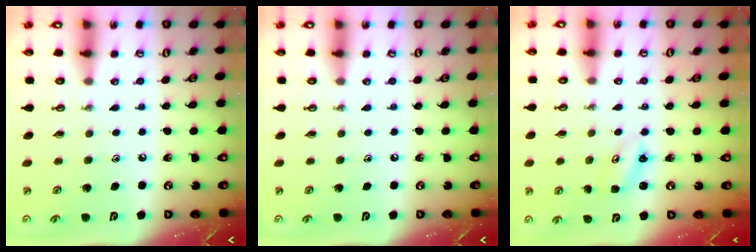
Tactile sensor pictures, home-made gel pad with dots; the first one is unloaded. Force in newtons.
{"total": 0.0}
{"total": 3.5, "press": 3.5, "slide": 0.4}